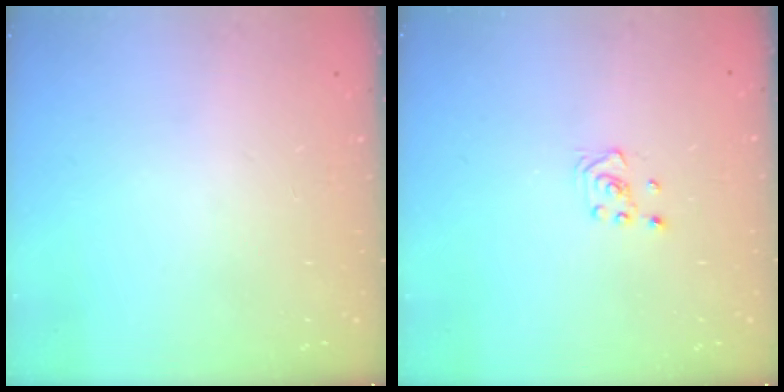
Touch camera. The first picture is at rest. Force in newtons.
{"total": 2.6, "press": 2.4, "slide": 1.0}